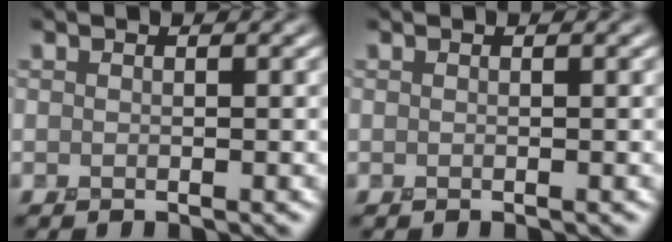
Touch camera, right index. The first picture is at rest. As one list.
[{"total": 0.0}]